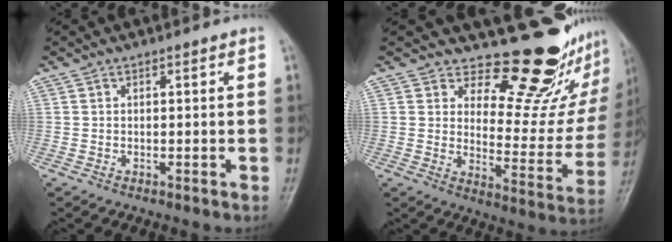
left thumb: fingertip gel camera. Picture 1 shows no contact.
{"total": 17.3, "force": [14.5, 6.4, 6.9], "torque": [-0.029, -0.144, 0.185]}